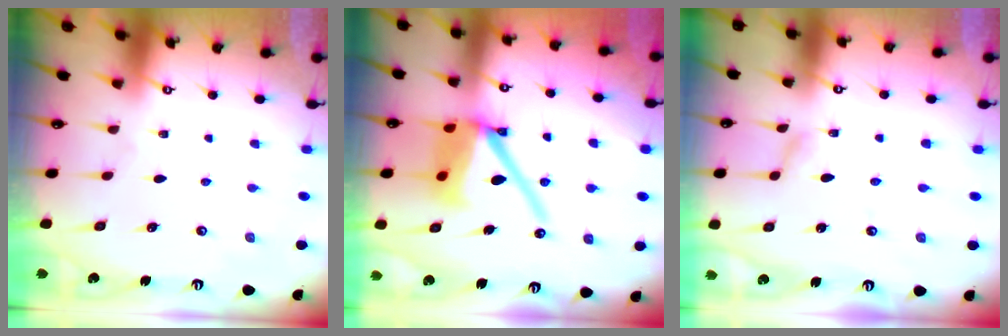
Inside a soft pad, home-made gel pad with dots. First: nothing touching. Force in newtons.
{"total": 13.7, "press": 13.6, "slide": 1.9}
{"total": 2.4, "press": 2.4, "slide": 0.2}